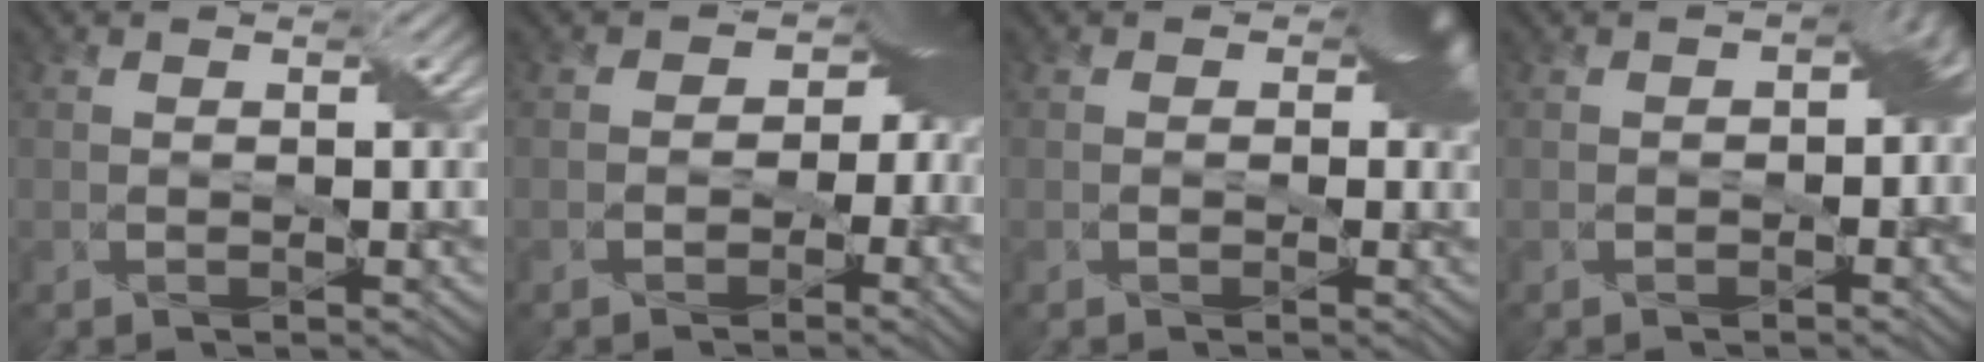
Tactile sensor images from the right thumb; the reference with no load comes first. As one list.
[{"total": 7.0, "force": [-0.9, 5.7, 4.1], "torque": [-0.010, 0.006, -0.029]}, {"total": 4.3, "force": [0.4, 3.0, 3.0], "torque": [-0.027, -0.001, 0.003]}, {"total": 4.0, "force": [-0.7, 2.5, 3.1], "torque": [-0.032, -0.006, -0.009]}]